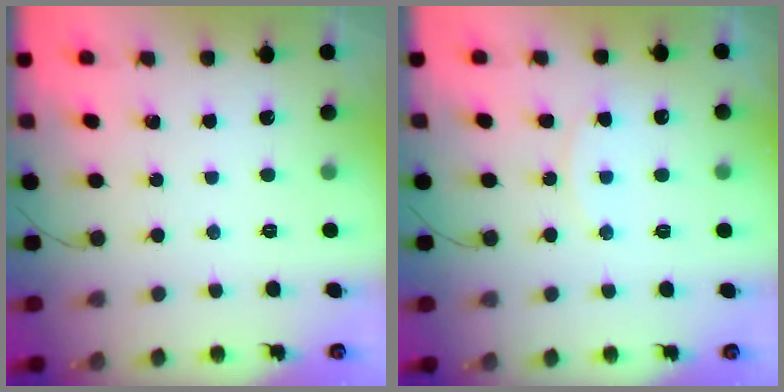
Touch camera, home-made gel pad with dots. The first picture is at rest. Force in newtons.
{"total": 9.3, "press": 9.3, "slide": 0.3}